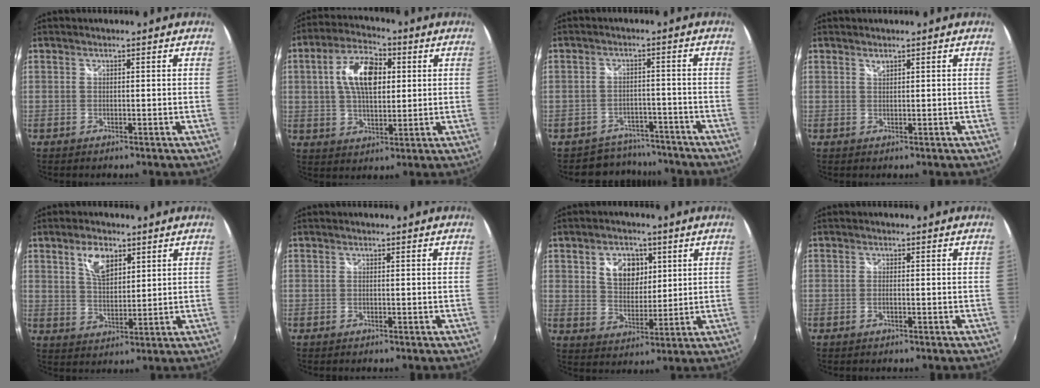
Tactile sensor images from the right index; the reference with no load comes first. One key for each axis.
{"total": 11.7, "fx": 2.6, "fy": 6.2, "fz": 9.6, "tx": -0.175, "ty": 0.019, "tz": 0.044}
{"total": 7.4, "fx": -6.1, "fy": 4.1, "fz": -0.2, "tx": -0.006, "ty": 0.027, "tz": -0.084}
{"total": 0.9, "fx": 0.7, "fy": 0.2, "fz": 0.4, "tx": -0.005, "ty": 0.001, "tz": 0.013}
{"total": 6.6, "fx": 3.5, "fy": 3.3, "fz": 4.5, "tx": -0.081, "ty": 0.008, "tz": 0.065}
{"total": 0.0}
{"total": 8.5, "fx": 3.3, "fy": 6.1, "fz": 4.9, "tx": -0.083, "ty": 0.012, "tz": 0.062}
{"total": 0.6, "fx": -0.1, "fy": 0.3, "fz": 0.6, "tx": -0.013, "ty": -0.001, "tz": -0.005}